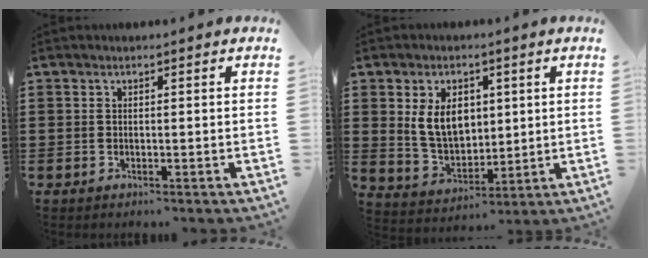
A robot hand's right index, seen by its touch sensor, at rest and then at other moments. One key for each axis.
{"total": 7.6, "fx": 1.7, "fy": 5.2, "fz": 5.3, "tx": -0.124, "ty": 0.007, "tz": 0.026}